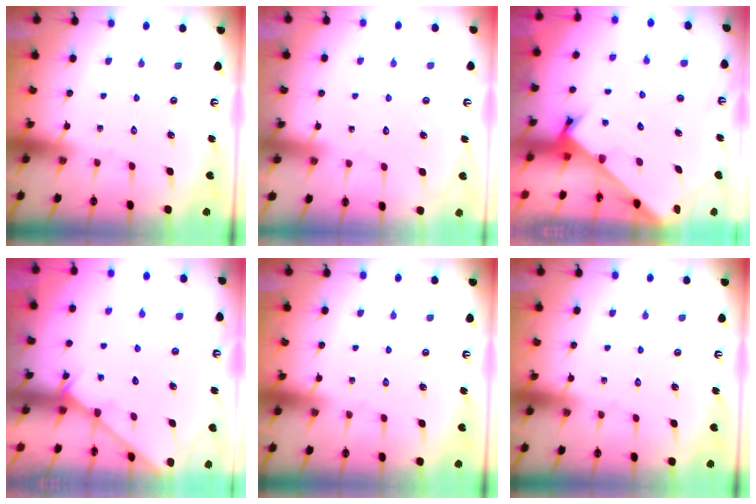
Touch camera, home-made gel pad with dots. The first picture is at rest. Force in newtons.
{"total": 3.3, "press": 3.3, "slide": 0.2}
{"total": 2.3, "press": 2.3, "slide": 0.2}
{"total": 2.6, "press": 2.5, "slide": 0.3}
{"total": 0.0}
{"total": 0.0}